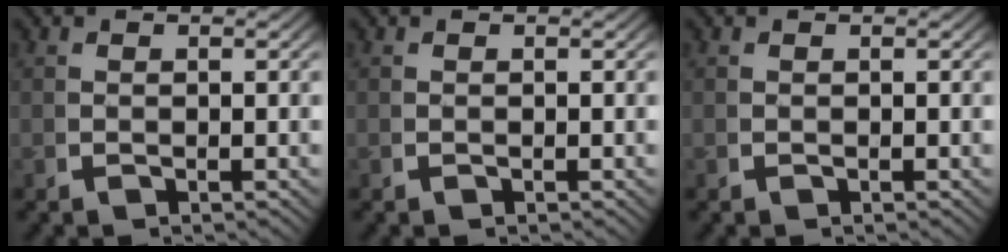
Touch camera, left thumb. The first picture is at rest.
{"total": 0.0}
{"total": 0.0}